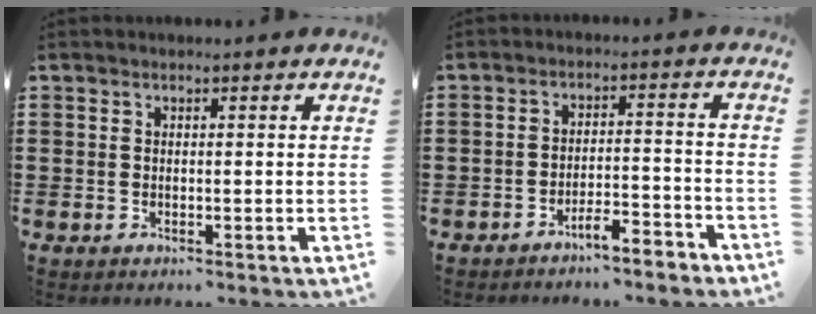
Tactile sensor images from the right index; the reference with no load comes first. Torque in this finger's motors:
{"motor_torque": [1.10, 1.04, 0.36, 0.02]}